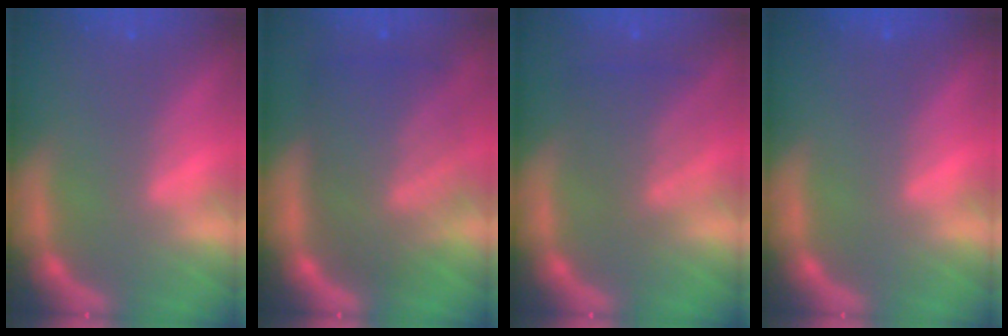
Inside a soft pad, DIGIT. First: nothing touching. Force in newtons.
{"total": 9.4}
{"total": 4.5}
{"total": 0.0}